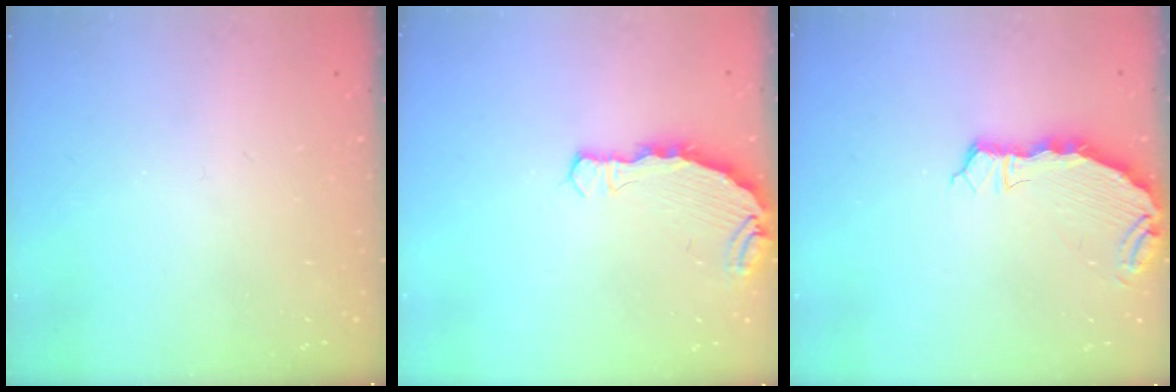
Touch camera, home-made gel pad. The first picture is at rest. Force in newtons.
{"total": 5.1, "press": 4.9, "slide": 1.3}
{"total": 7.3, "press": 5.5, "slide": 4.8}